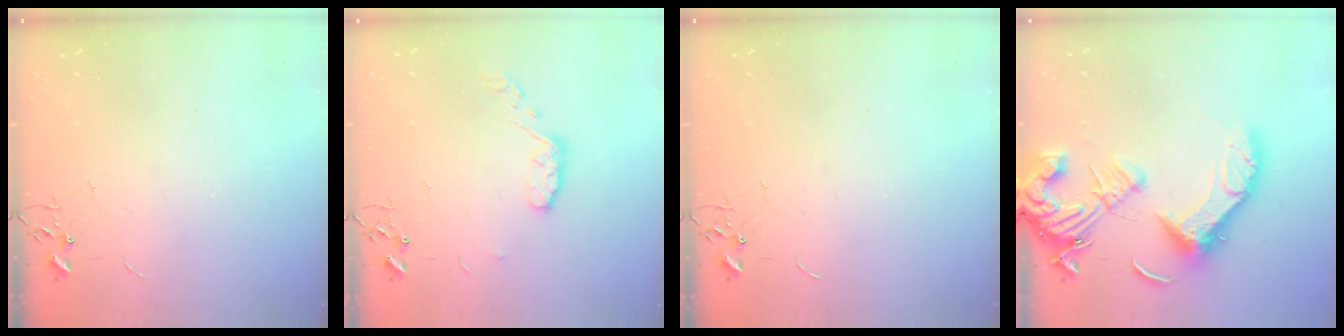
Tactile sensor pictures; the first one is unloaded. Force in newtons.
{"total": 7.5, "press": 7.4, "slide": 0.5}
{"total": 0.0}
{"total": 20.2, "press": 20.1, "slide": 2.4}